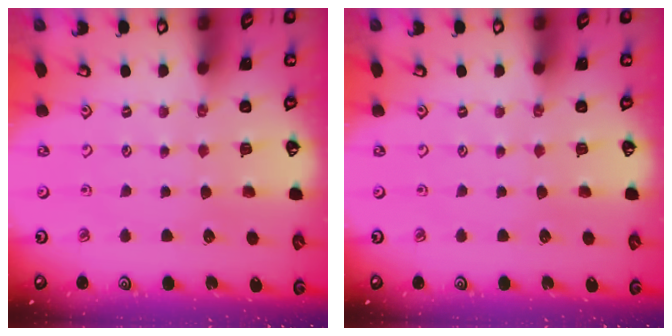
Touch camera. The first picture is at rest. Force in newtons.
{"total": 0.0}